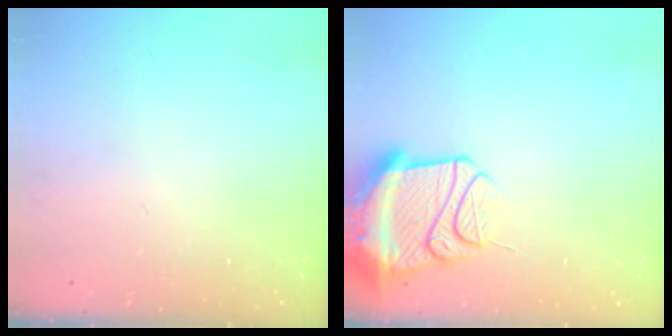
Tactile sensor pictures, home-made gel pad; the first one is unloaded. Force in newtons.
{"total": 15.3, "press": 15.2, "slide": 1.8}